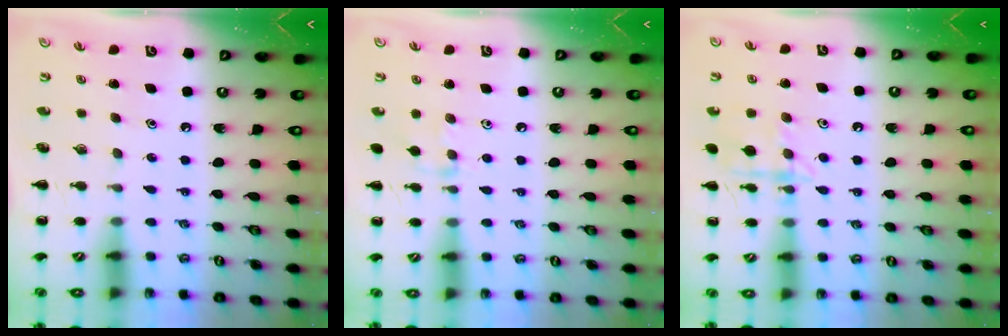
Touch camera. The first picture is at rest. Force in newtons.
{"total": 4.9, "press": 4.7, "slide": 1.3}
{"total": 10.6, "press": 10.6, "slide": 0.7}